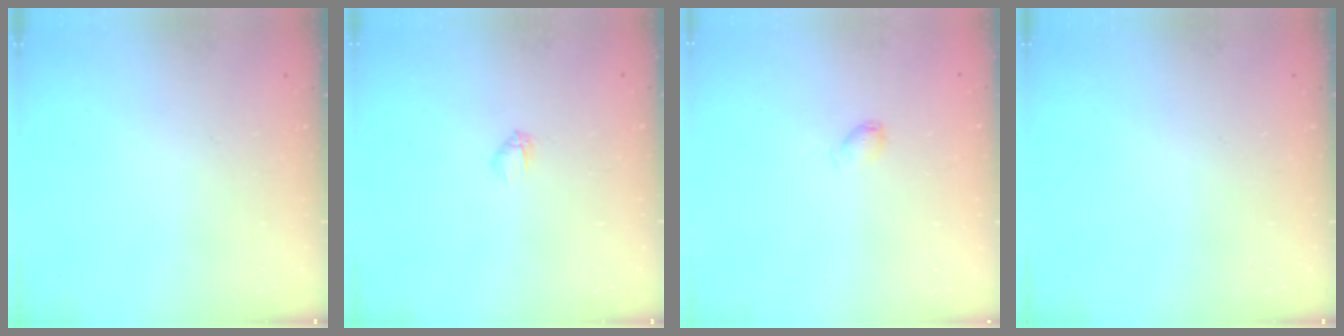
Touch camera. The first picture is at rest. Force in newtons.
{"total": 2.7, "press": 2.5, "slide": 0.8}
{"total": 2.9, "press": 2.9, "slide": 0.4}
{"total": 0.0}